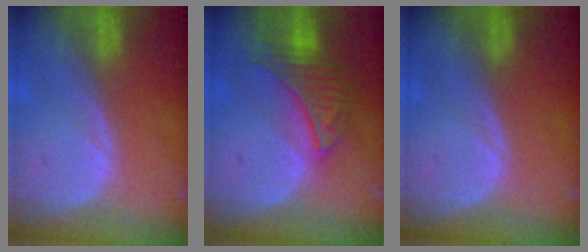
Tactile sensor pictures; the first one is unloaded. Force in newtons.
{"total": 6.6, "press": 6.4, "slide": 1.6}
{"total": 0.0}